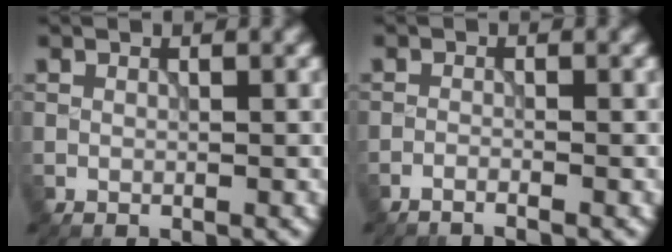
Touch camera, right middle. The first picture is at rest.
{"total": 1.3, "force": [-1.1, 0.1, 0.6], "torque": [-0.007, -0.001, -0.030]}